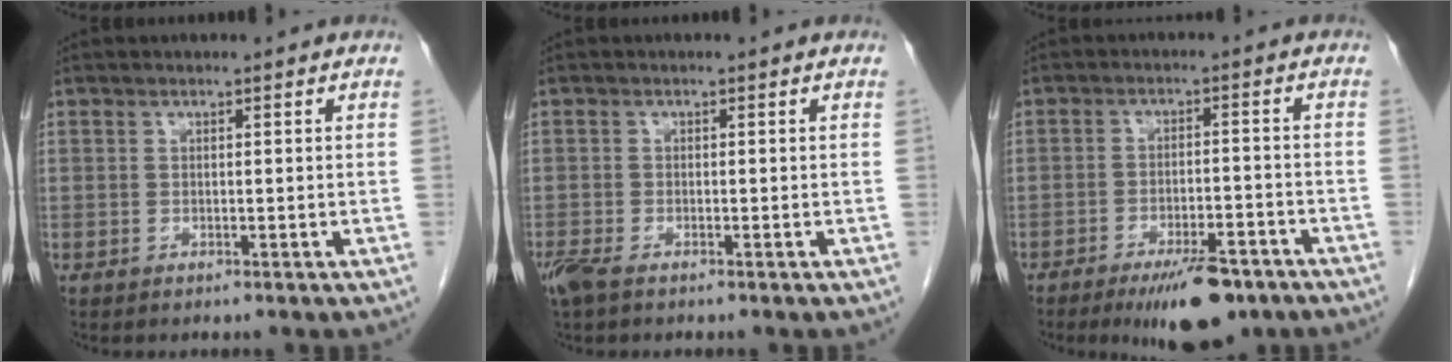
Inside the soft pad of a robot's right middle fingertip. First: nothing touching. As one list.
[{"total": 2.7, "force": [-2.0, 0.8, 1.7], "torque": [-0.045, -0.009, -0.037]}, {"total": 9.5, "force": [-6.7, 2.8, 6.2], "torque": [-0.095, -0.009, -0.101]}]